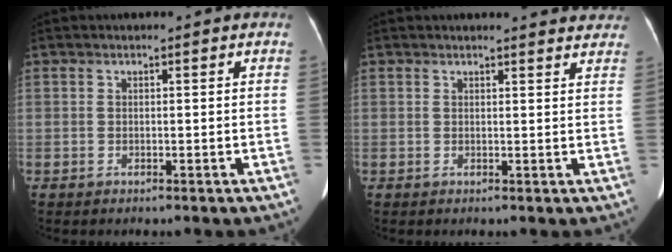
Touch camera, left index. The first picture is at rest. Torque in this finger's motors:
{"motor_torque": [0.10, -0.14, 0.01, 0.02]}